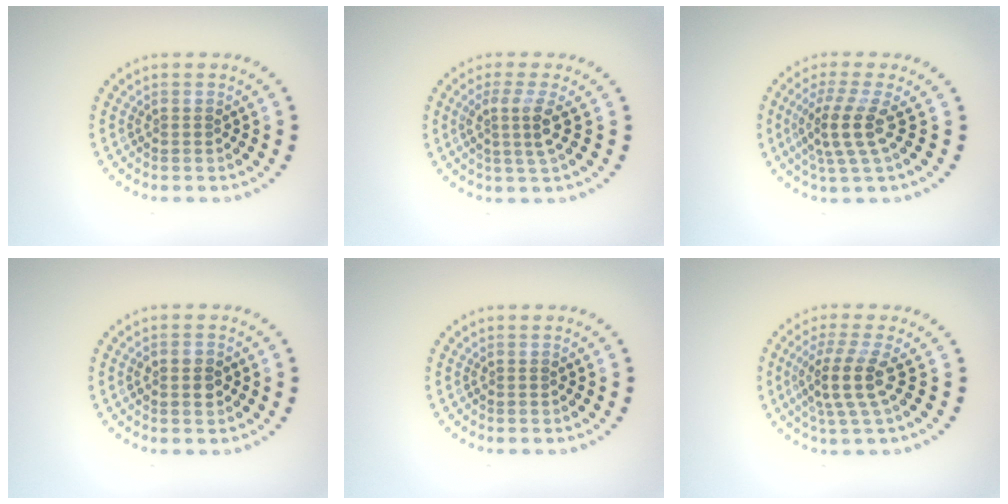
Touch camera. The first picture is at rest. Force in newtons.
{"total": 2.7, "press": 2.0, "slide": 1.8}
{"total": 3.6, "press": 2.7, "slide": 2.4}
{"total": 1.2, "press": 1.2, "slide": 0.1}
{"total": 0.0}
{"total": 3.6, "press": 2.7, "slide": 2.4}